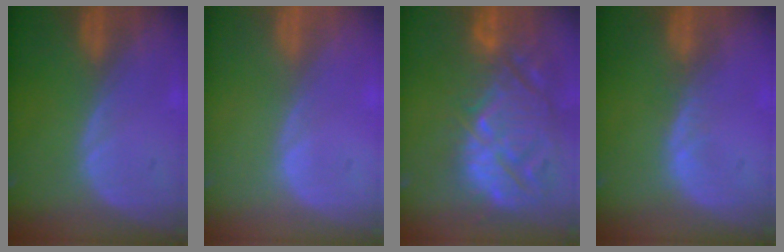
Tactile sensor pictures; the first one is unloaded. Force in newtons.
{"total": 0.6, "press": 0.1, "slide": 0.6}
{"total": 14.9, "press": 12.8, "slide": 7.7}
{"total": 1.1, "press": 1.1, "slide": 0.3}